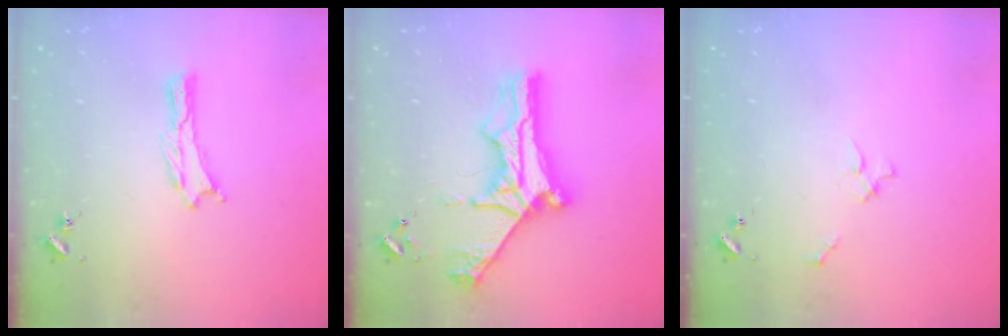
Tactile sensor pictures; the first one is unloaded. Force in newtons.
{"total": 10.9, "press": 10.9, "slide": 1.1}
{"total": 2.0, "press": 2.0, "slide": 0.2}